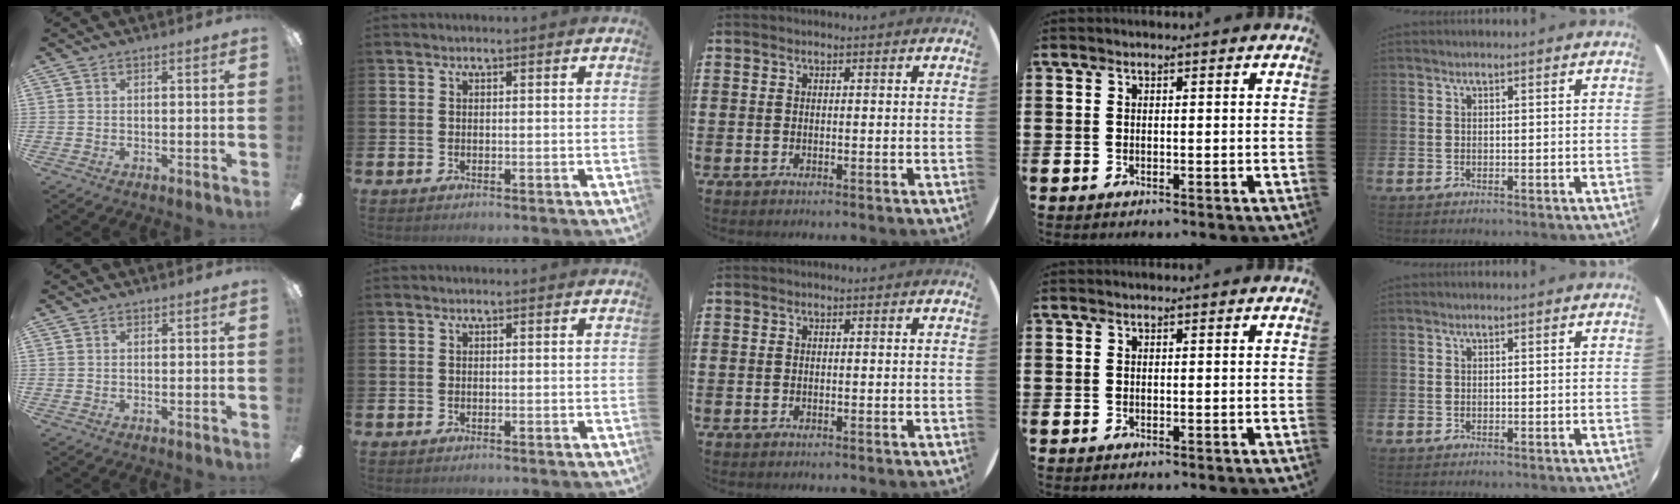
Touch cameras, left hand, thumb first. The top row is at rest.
{"thumb": {"total": 0.6, "force": [0.5, 0.2, -0.1], "torque": [0.001, 0.000, 0.010]}}